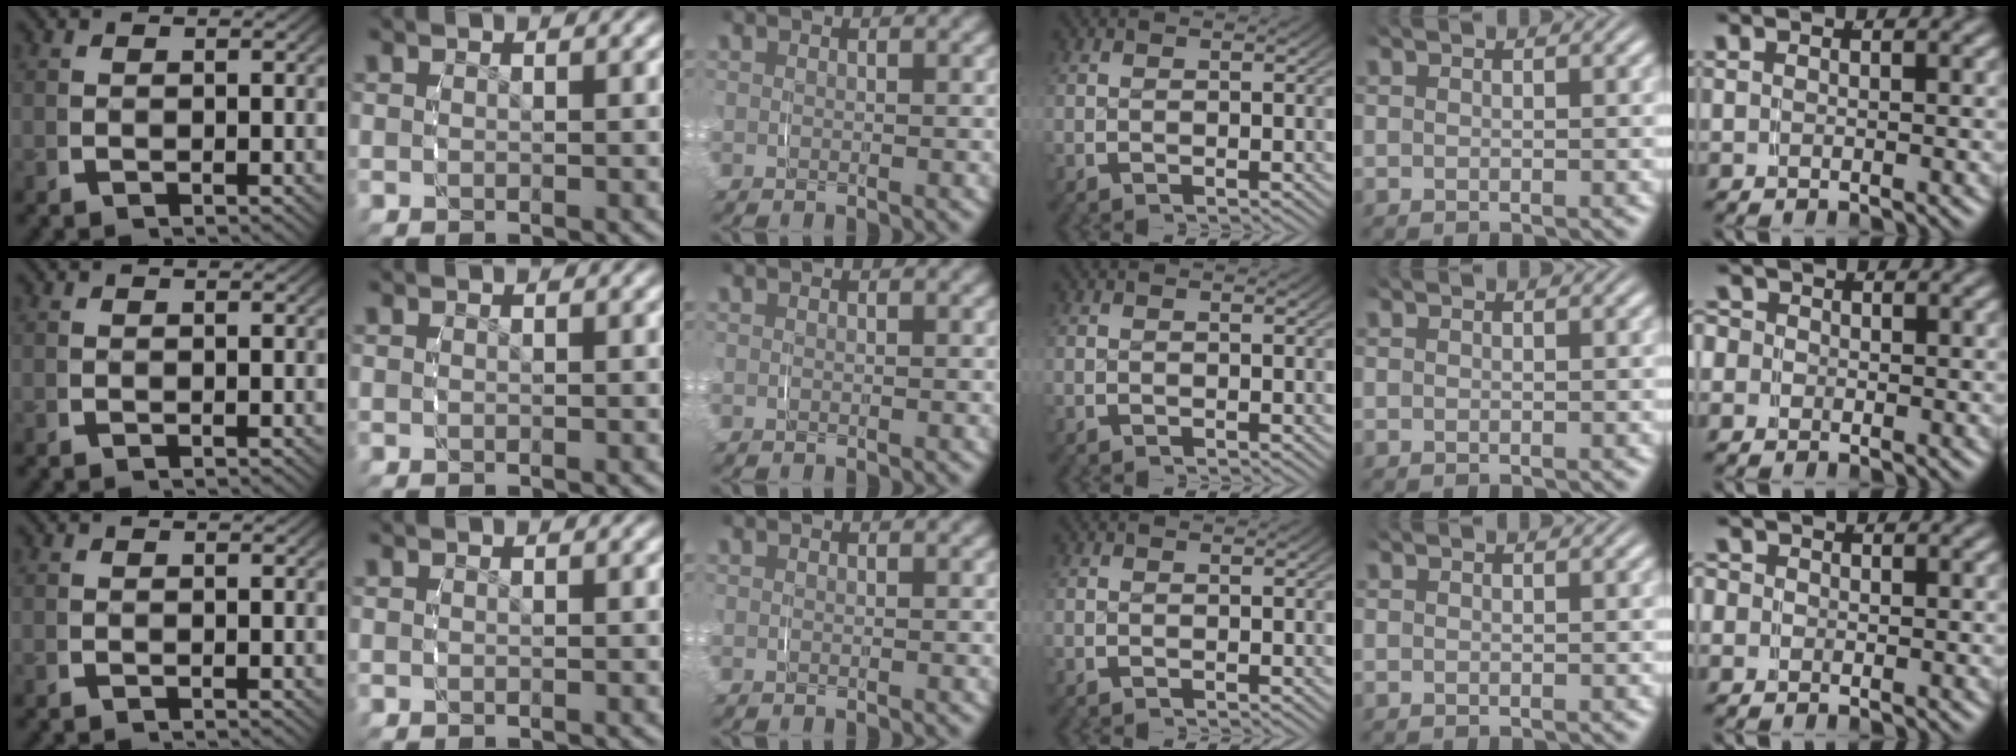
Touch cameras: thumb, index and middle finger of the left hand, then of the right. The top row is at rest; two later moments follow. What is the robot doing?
{"motion": "grasp_and_lifting", "object": "paper towel"}